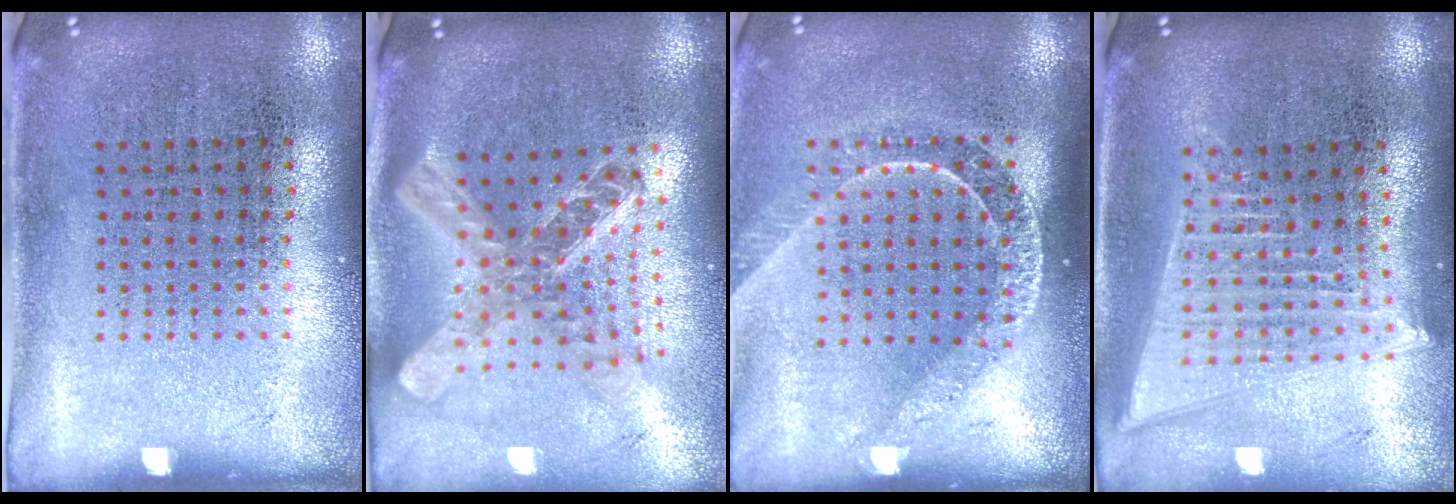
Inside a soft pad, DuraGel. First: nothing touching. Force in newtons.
{"total": 2.4, "press": 1.9, "slide": 1.5}
{"total": 1.8, "press": 1.5, "slide": 1.0}
{"total": 2.1, "press": 1.8, "slide": 1.1}